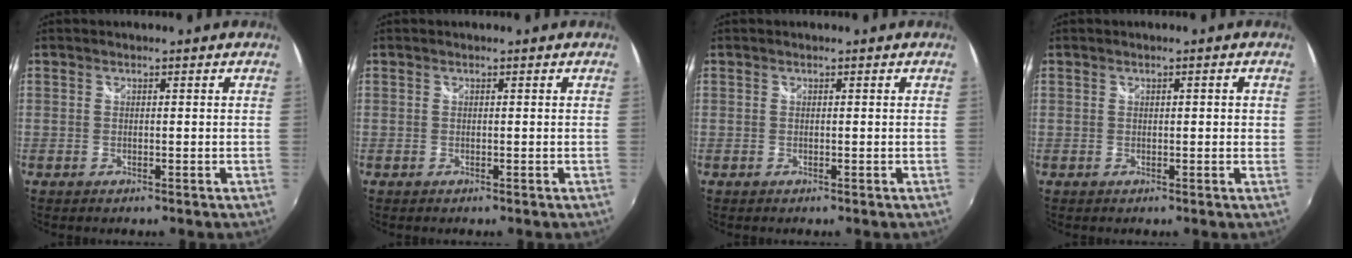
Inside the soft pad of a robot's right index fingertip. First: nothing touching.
{"total": 0.0}
{"total": 0.0}
{"total": 1.7, "force": [0.3, 0.8, 1.5], "torque": [-0.018, 0.005, 0.005]}